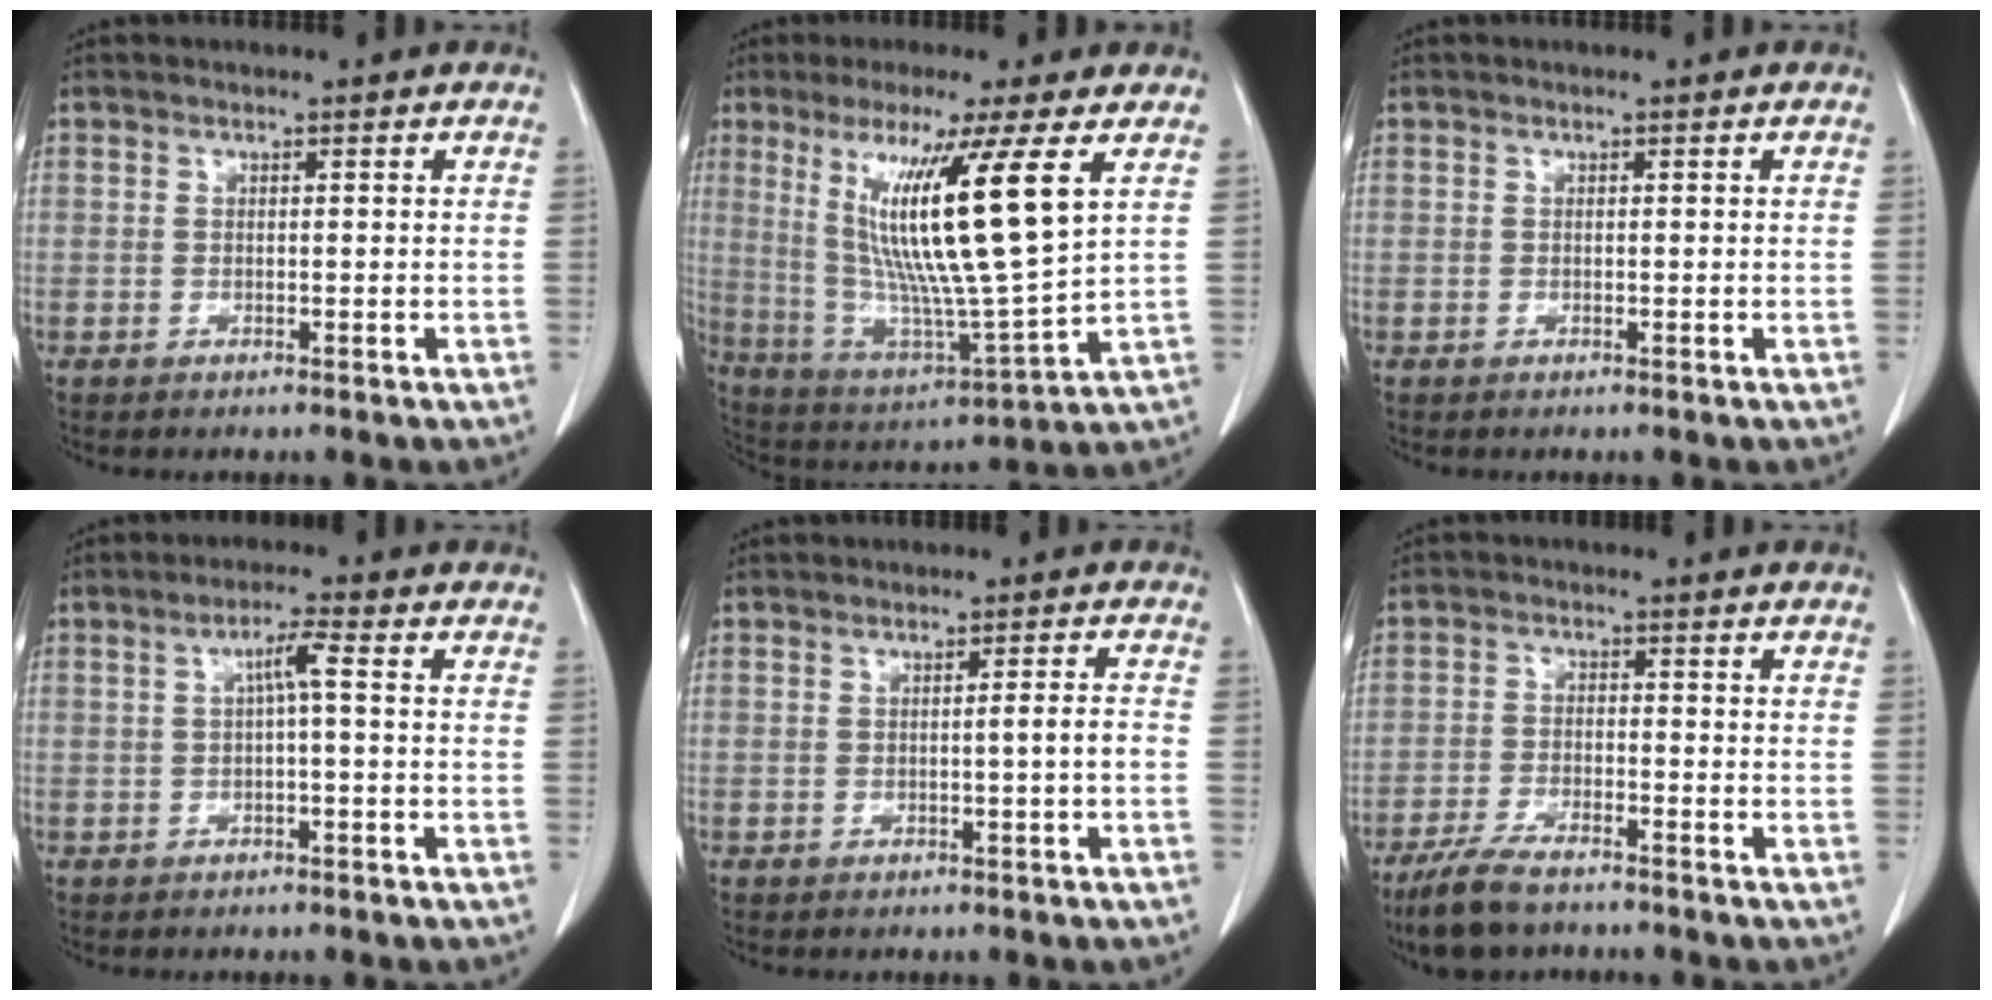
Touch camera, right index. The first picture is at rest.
{"total": 18.3, "force": [6.2, -0.7, 17.1], "torque": [-0.316, -0.025, 0.109]}
{"total": 0.0}
{"total": 3.2, "force": [0.5, 0.2, 3.1], "torque": [-0.056, 0.011, 0.008]}
{"total": 2.1, "force": [-0.5, -0.4, 2.0], "torque": [-0.029, 0.001, -0.007]}
{"total": 6.9, "force": [-5.5, 1.7, 3.7], "torque": [-0.077, -0.015, -0.101]}